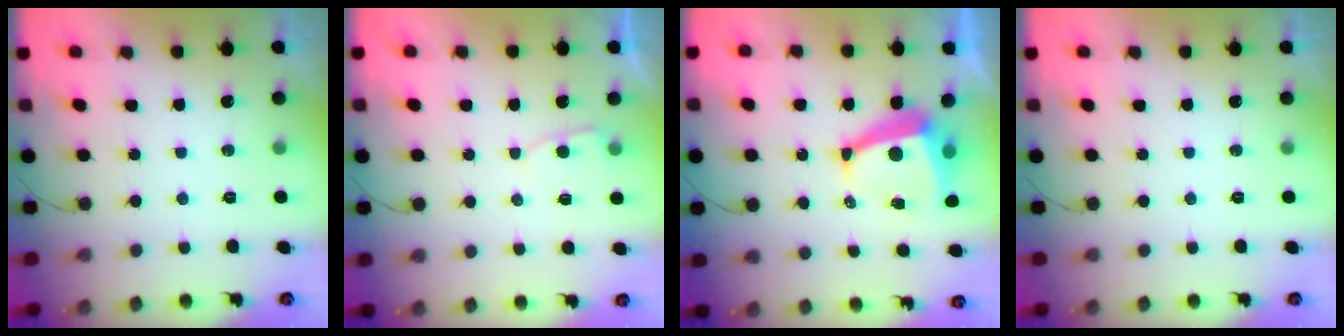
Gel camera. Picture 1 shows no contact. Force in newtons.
{"total": 2.7, "press": 2.7, "slide": 0.3}
{"total": 8.8, "press": 8.7, "slide": 1.1}
{"total": 0.0}